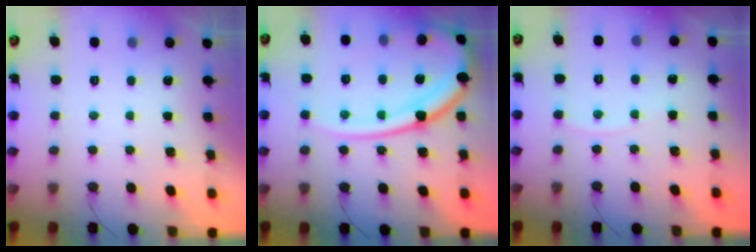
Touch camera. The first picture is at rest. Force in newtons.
{"total": 20.1, "press": 20.0, "slide": 2.1}
{"total": 2.8, "press": 2.7, "slide": 0.4}